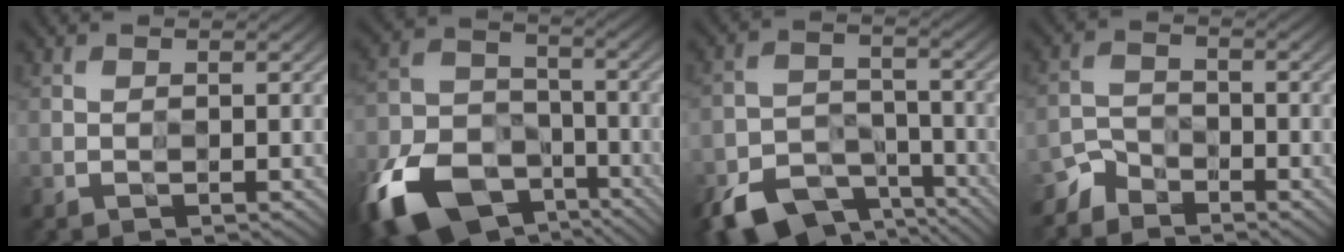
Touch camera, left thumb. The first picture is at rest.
{"total": 12.8, "force": [-8.1, 8.3, 5.4], "torque": [-0.137, -0.031, -0.163]}
{"total": 7.0, "force": [-5.6, 3.9, 1.6], "torque": [-0.030, -0.013, -0.103]}
{"total": 3.7, "force": [-3.4, 1.2, -1.0], "torque": [0.025, -0.004, -0.075]}